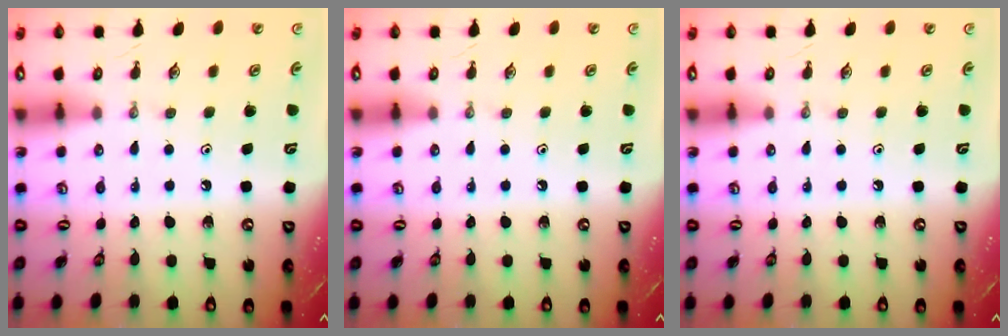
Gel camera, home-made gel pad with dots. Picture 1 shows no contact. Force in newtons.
{"total": 0.0}
{"total": 0.0}